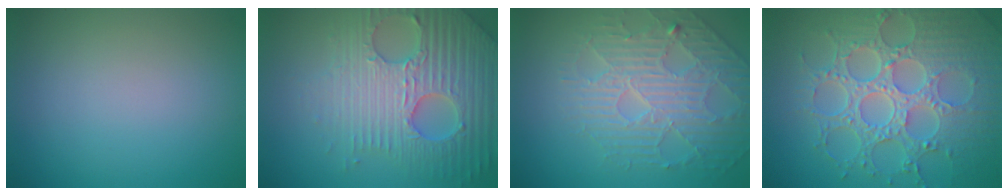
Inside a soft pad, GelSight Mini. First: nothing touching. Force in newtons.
{"total": 7.3, "press": 7.1, "slide": 1.8}
{"total": 4.2, "press": 4.2, "slide": 0.3}
{"total": 8.9, "press": 6.4, "slide": 6.2}